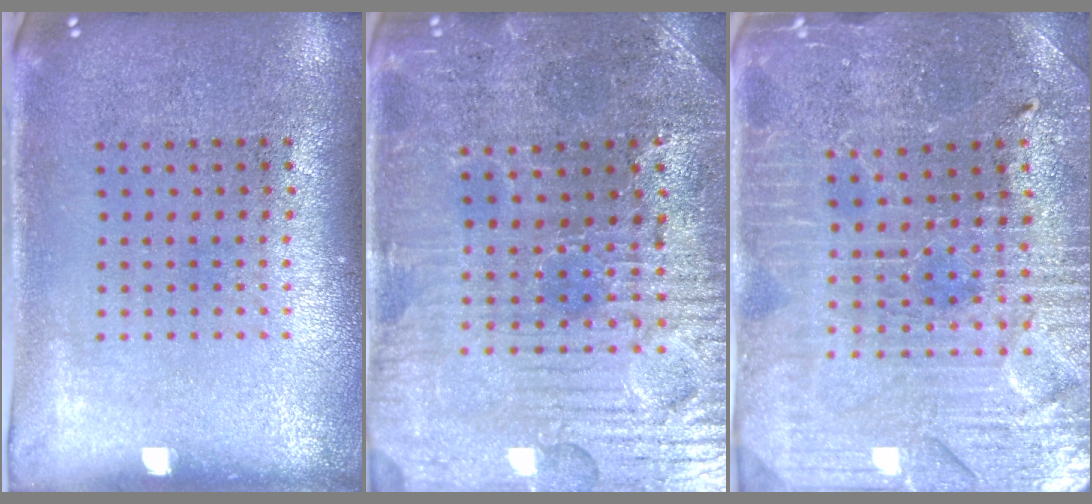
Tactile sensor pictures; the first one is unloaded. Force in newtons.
{"total": 3.7, "press": 3.7, "slide": 0.5}
{"total": 3.4, "press": 3.3, "slide": 0.6}